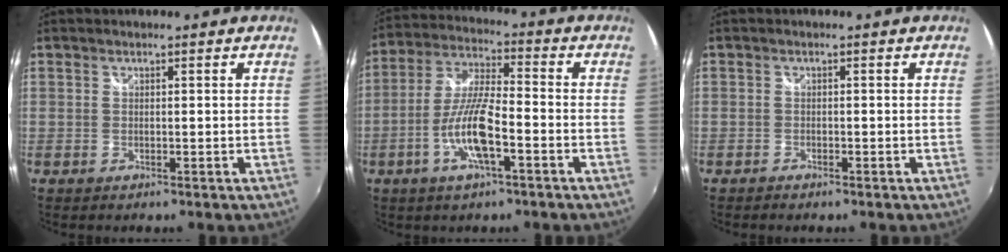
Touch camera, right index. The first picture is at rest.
{"total": 10.9, "force": [-4.4, 2.1, 9.8], "torque": [-0.206, -0.002, -0.085]}
{"total": 1.1, "force": [-1.0, 0.4, 0.3], "torque": [-0.012, -0.002, -0.020]}